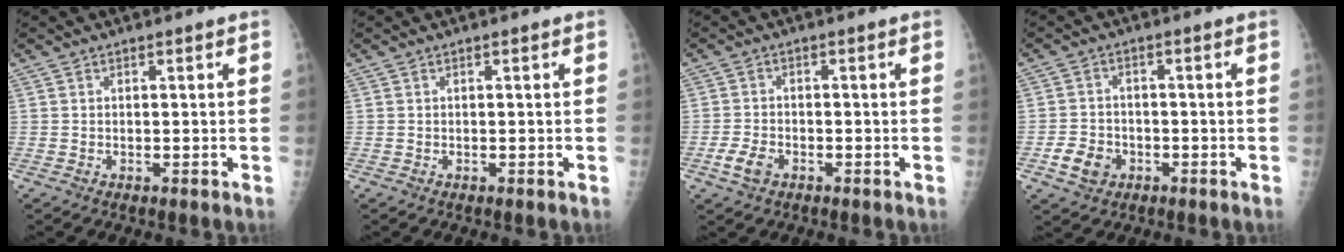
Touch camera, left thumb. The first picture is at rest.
{"total": 0.0}
{"total": 4.0, "force": [-1.9, 2.6, 2.4], "torque": [-0.046, 0.007, -0.035]}
{"total": 5.5, "force": [-2.2, 4.4, 2.4], "torque": [-0.032, 0.012, -0.036]}